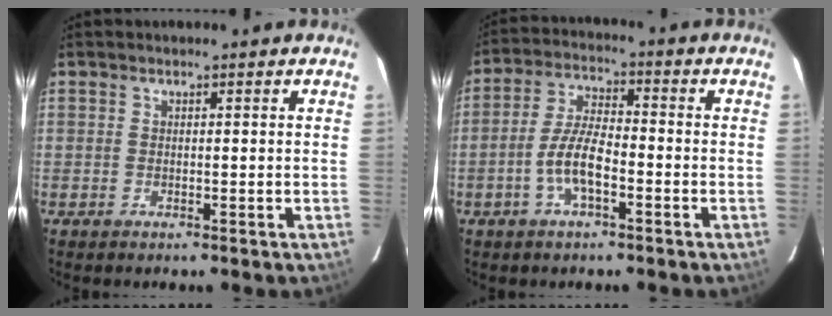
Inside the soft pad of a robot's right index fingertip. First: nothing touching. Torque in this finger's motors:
{"motor_torque": [0.99, -0.80, 0.65, 0.17]}